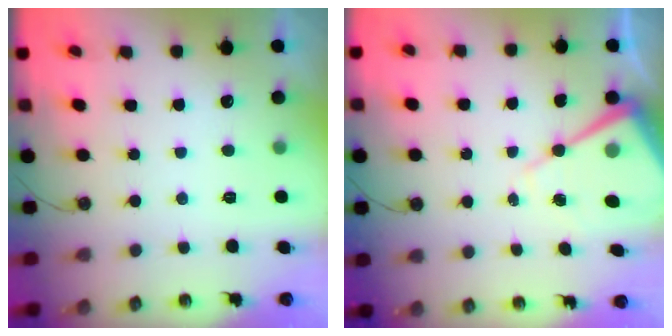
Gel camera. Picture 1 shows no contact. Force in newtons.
{"total": 11.4, "press": 11.4, "slide": 0.8}